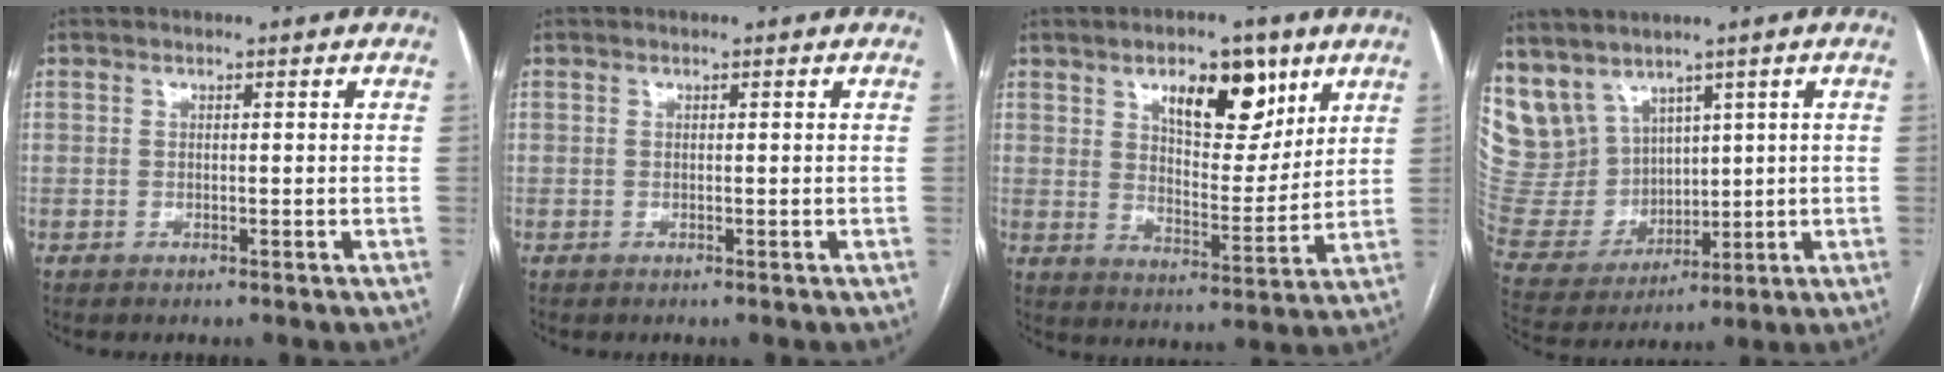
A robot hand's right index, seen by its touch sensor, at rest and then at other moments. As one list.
[{"total": 0.0}, {"total": 11.5, "force": [6.3, 4.8, 8.4], "torque": [-0.126, 0.001, 0.105]}, {"total": 11.7, "force": [7.5, 8.5, 2.9], "torque": [-0.090, 0.035, 0.188]}]